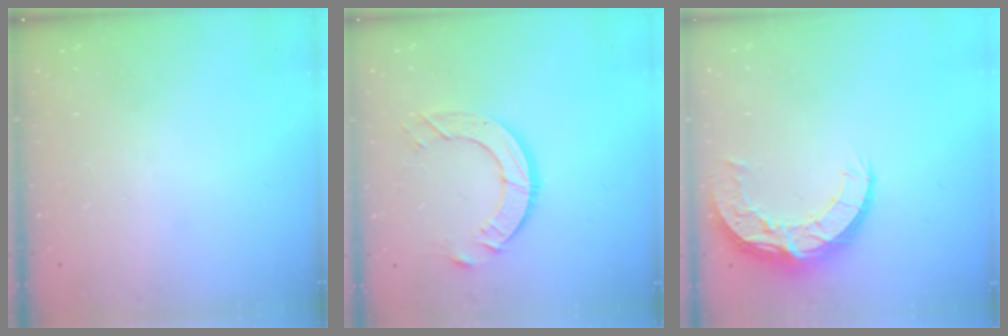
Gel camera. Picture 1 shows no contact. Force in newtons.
{"total": 9.5, "press": 9.5, "slide": 1.0}
{"total": 12.0, "press": 11.9, "slide": 0.8}